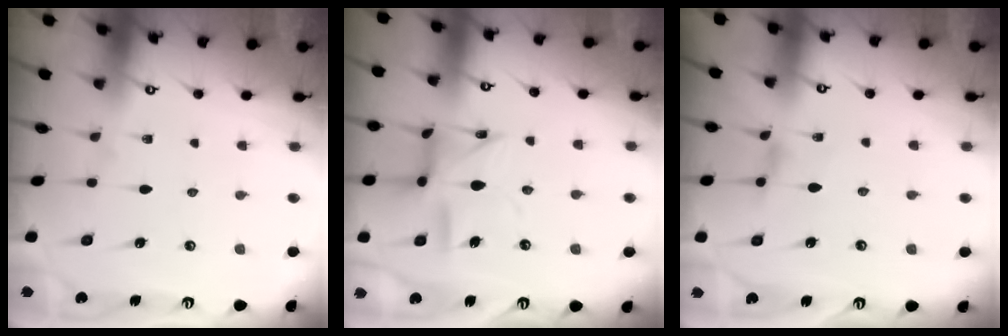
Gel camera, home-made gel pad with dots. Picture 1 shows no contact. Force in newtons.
{"total": 12.3, "press": 12.2, "slide": 0.8}
{"total": 2.9, "press": 2.8, "slide": 0.5}